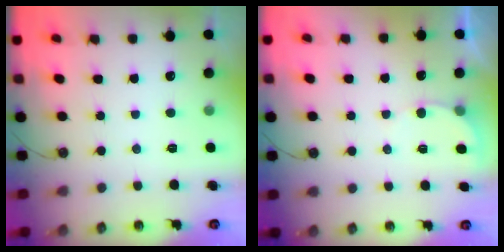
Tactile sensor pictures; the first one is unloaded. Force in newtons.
{"total": 3.5, "press": 3.5, "slide": 0.3}